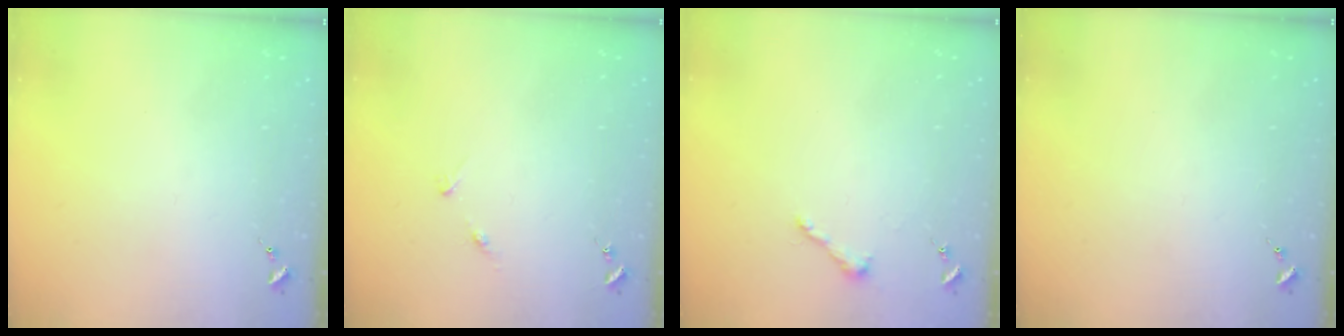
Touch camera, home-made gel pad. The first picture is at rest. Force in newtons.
{"total": 5.1, "press": 5.1, "slide": 0.6}
{"total": 3.9, "press": 3.9, "slide": 0.3}
{"total": 0.0}